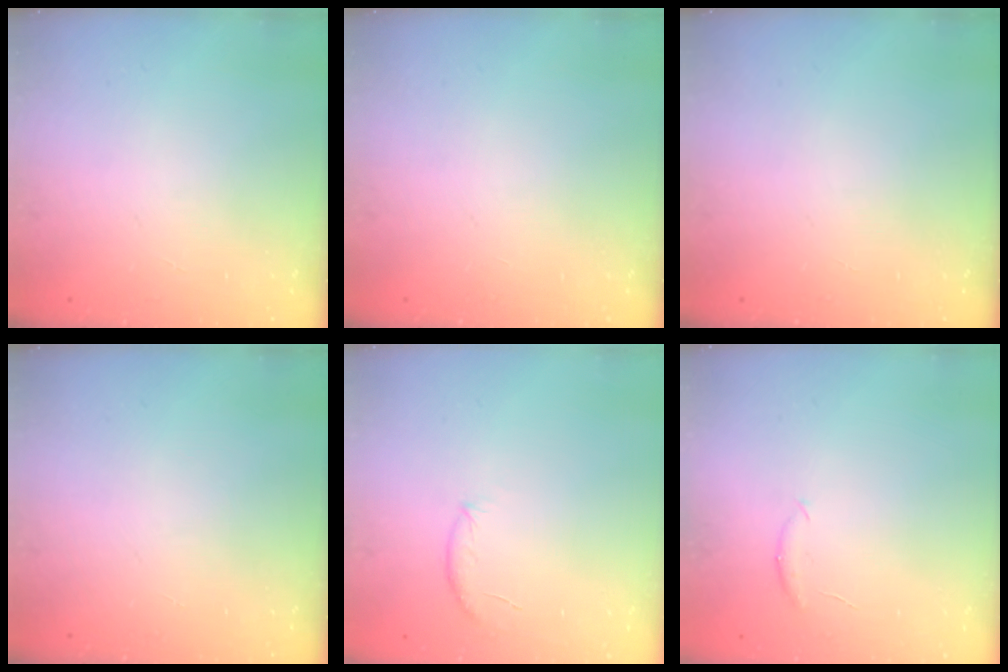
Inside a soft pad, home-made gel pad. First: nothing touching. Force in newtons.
{"total": 0.0}
{"total": 0.0}
{"total": 0.0}
{"total": 6.9, "press": 6.7, "slide": 1.8}
{"total": 5.0, "press": 4.9, "slide": 1.0}